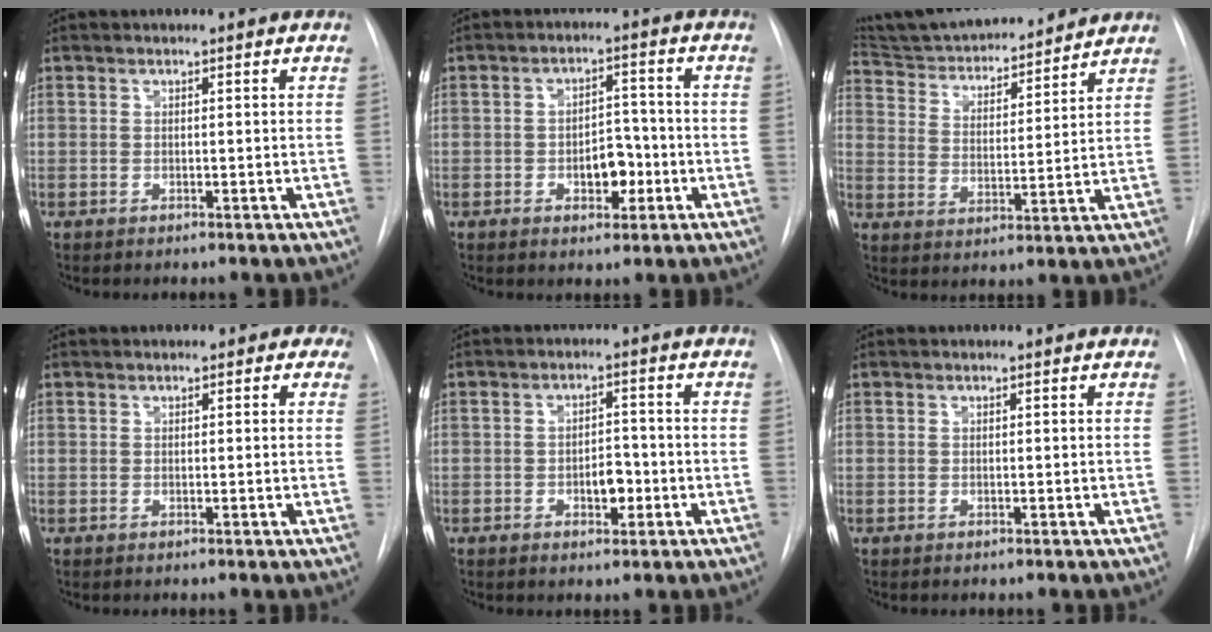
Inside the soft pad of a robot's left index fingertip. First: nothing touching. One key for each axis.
{"total": 5.3, "fx": -1.7, "fy": 2.9, "fz": 4.0, "tx": -0.053, "ty": 0.012, "tz": -0.022}
{"total": 17.0, "fx": 15.9, "fy": 2.8, "fz": 5.3, "tx": -0.084, "ty": 0.009, "tz": 0.255}
{"total": 2.1, "fx": 1.3, "fy": 1.4, "fz": 0.7, "tx": 0.014, "ty": -0.002, "tz": 0.006}
{"total": 3.8, "fx": -1.3, "fy": 1.9, "fz": 3.0, "tx": -0.038, "ty": 0.006, "tz": -0.015}
{"total": 0.0}